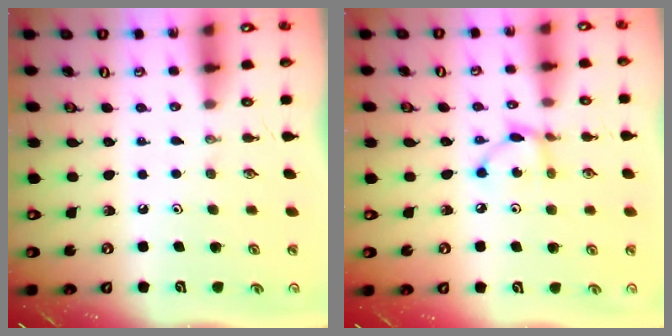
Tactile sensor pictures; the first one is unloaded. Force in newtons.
{"total": 5.4, "press": 5.4, "slide": 0.2}